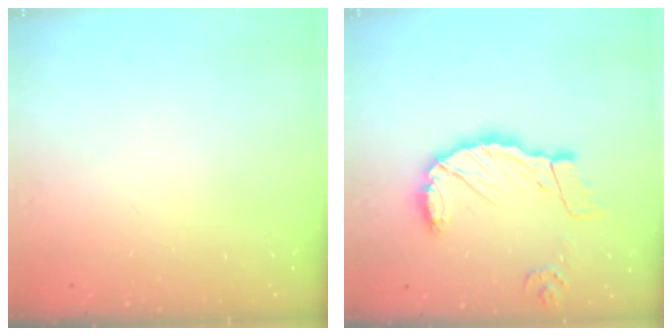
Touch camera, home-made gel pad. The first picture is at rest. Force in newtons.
{"total": 14.4, "press": 14.2, "slide": 2.3}